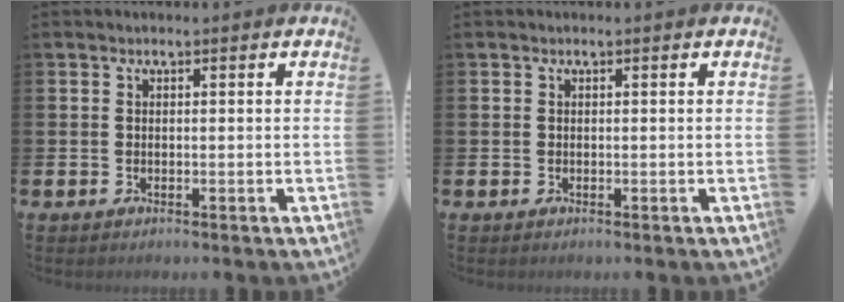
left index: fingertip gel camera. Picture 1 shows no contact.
{"total": 0.0}